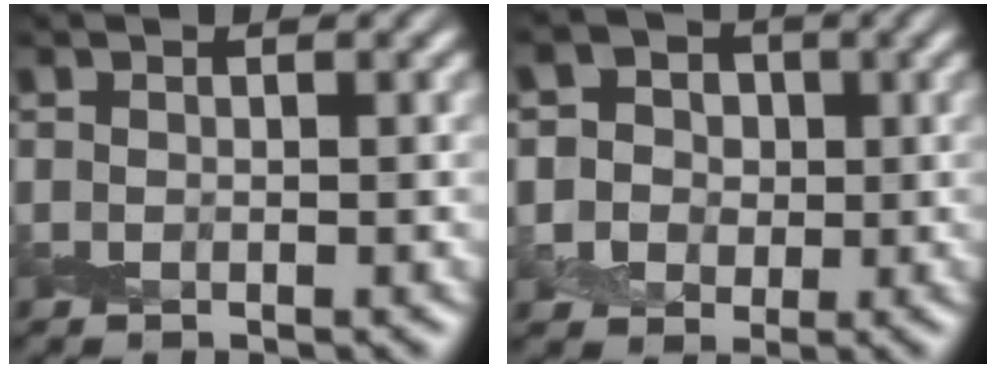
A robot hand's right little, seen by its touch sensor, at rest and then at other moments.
{"total": 6.4, "force": [1.5, 5.7, 2.3], "torque": [-0.037, 0.019, 0.007]}